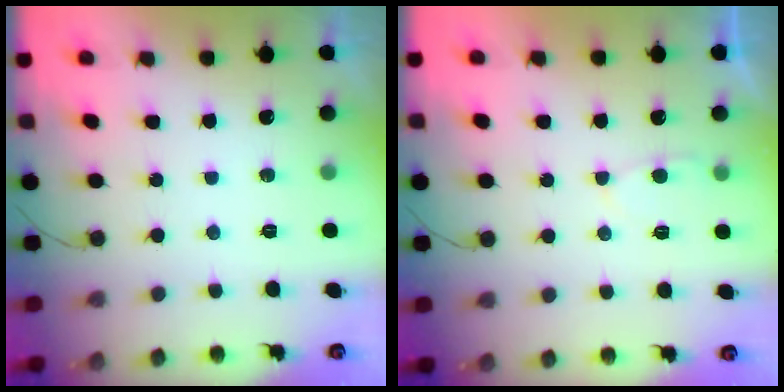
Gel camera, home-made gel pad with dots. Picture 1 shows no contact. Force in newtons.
{"total": 3.0, "press": 2.9, "slide": 0.5}